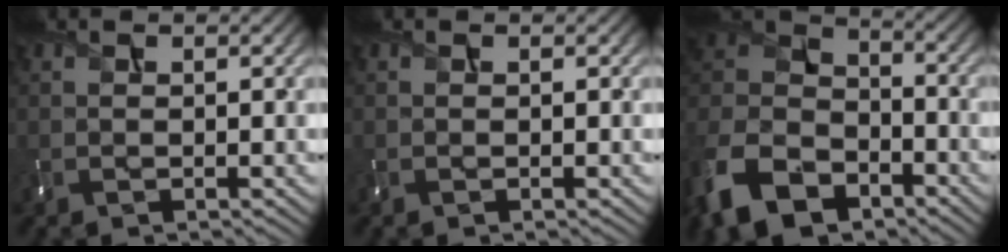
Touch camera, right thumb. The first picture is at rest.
{"total": 0.0}
{"total": 15.5, "force": [-9.7, 9.3, 7.8], "torque": [-0.225, -0.037, -0.191]}